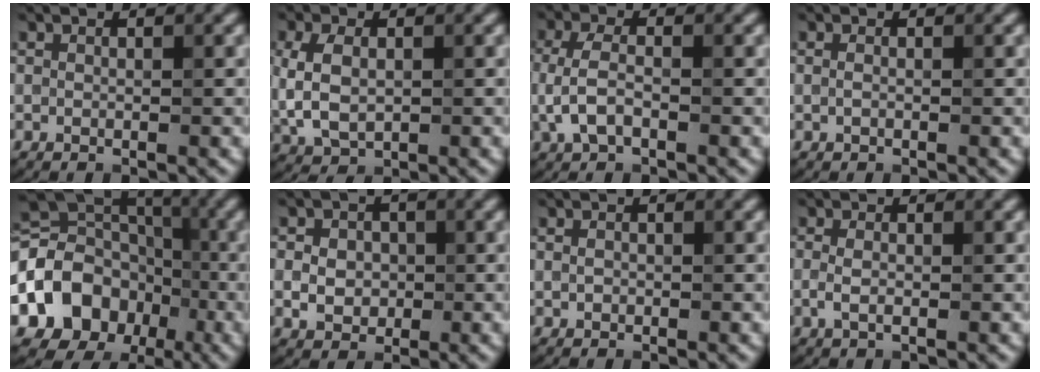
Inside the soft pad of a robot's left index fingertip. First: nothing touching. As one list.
[{"total": 4.4, "force": [0.2, 2.9, 3.3], "torque": [-0.073, 0.000, 0.007]}, {"total": 3.1, "force": [-0.7, 1.5, 2.7], "torque": [-0.061, 0.003, -0.019]}, {"total": 0.6, "force": [0.0, 0.4, 0.5], "torque": [-0.014, 0.000, -0.001]}, {"total": 11.2, "force": [-3.0, 9.1, 5.8], "torque": [-0.107, 0.003, -0.069]}, {"total": 3.6, "force": [-0.1, 3.0, 1.9], "torque": [-0.019, 0.002, -0.014]}, {"total": 0.8, "force": [0.0, 0.6, 0.4], "torque": [-0.007, -0.002, 0.000]}, {"total": 1.6, "force": [-0.1, 0.8, 1.3], "torque": [-0.031, -0.001, -0.005]}]